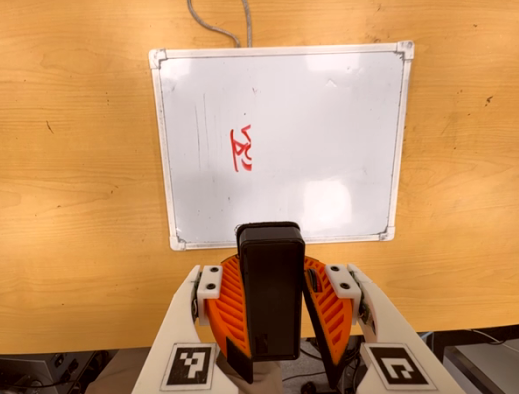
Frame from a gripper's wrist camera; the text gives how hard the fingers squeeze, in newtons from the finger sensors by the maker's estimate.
{"total": 9.4, "left": 9.6, "right": 9.3}